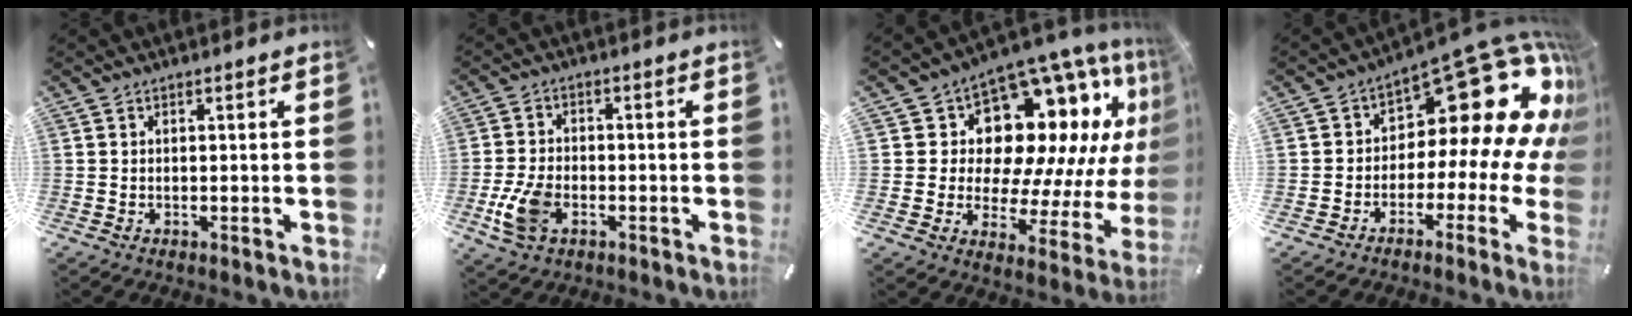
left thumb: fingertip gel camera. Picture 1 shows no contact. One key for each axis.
{"total": 7.9, "fx": -2.7, "fy": 5.0, "fz": 5.5, "tx": -0.124, "ty": 0.005, "tz": -0.049}
{"total": 16.5, "fx": 8.5, "fy": 10.8, "fz": 9.2, "tx": -0.125, "ty": -0.097, "tz": 0.154}
{"total": 19.7, "fx": 7.9, "fy": 10.3, "fz": 14.8, "tx": -0.203, "ty": -0.065, "tz": 0.133}